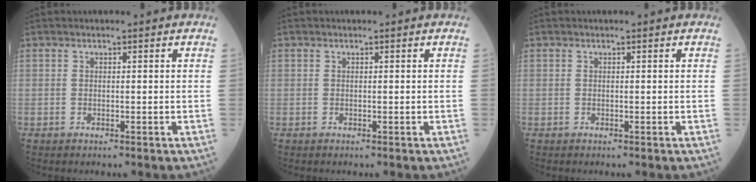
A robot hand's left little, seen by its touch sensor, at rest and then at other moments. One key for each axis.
{"total": 0.0}
{"total": 0.0}